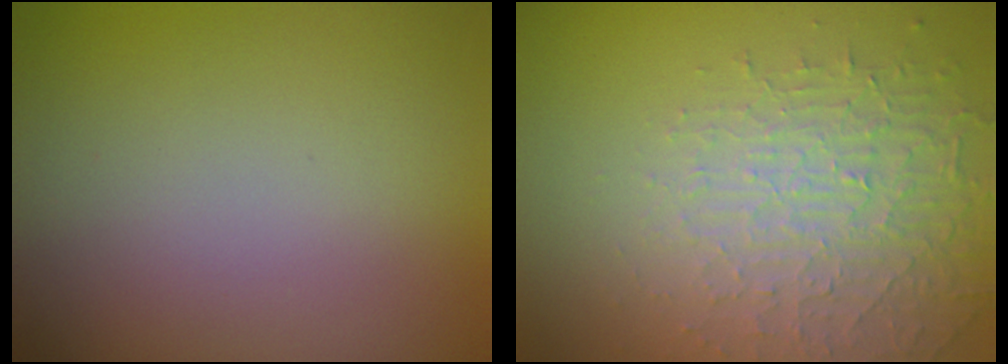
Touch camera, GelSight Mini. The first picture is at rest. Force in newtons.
{"total": 4.5, "press": 3.1, "slide": 3.2}